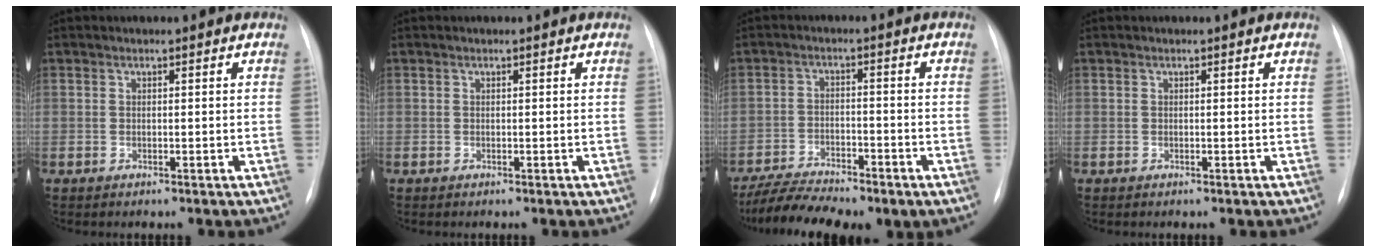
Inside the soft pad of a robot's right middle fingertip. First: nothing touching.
{"total": 0.0}
{"total": 9.1, "force": [-6.8, 2.1, 5.7], "torque": [-0.107, -0.009, -0.118]}
{"total": 0.0}